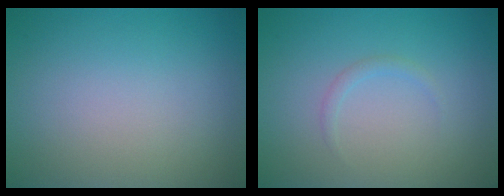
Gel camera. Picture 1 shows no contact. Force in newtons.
{"total": 0.8, "press": 0.8, "slide": 0.1}